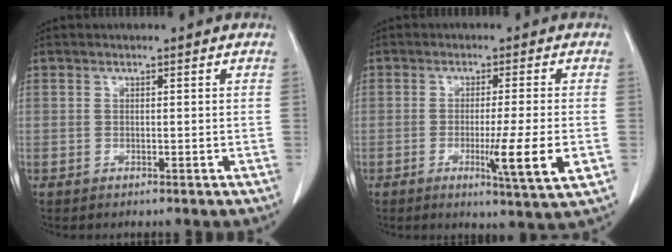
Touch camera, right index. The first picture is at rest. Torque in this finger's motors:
{"motor_torque": [1.32, -0.25, 0.69, 0.14]}